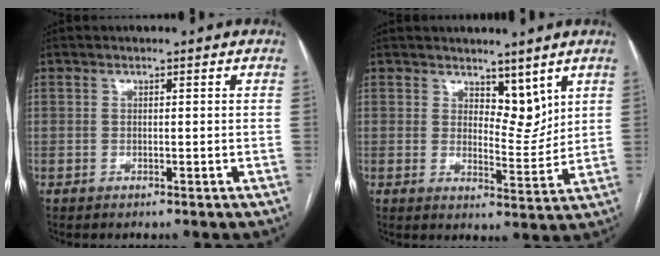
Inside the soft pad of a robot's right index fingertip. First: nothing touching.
{"total": 5.2, "force": [3.7, 2.5, 2.7], "torque": [-0.034, -0.009, 0.065]}